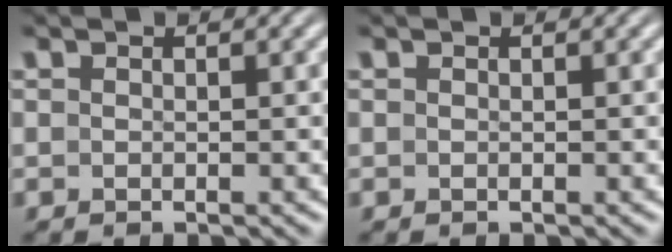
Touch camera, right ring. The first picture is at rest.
{"total": 0.0}